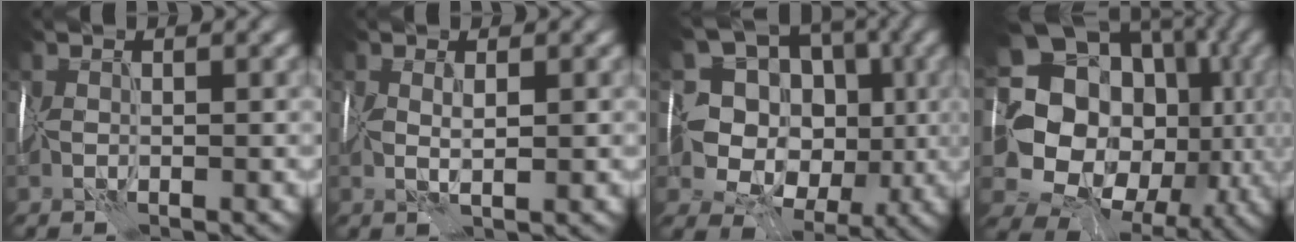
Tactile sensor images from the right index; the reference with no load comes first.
{"total": 1.6, "force": [0.4, 0.4, 1.5], "torque": [-0.028, -0.002, 0.008]}
{"total": 10.7, "force": [0.4, 9.5, 4.9], "torque": [-0.076, 0.008, -0.017]}
{"total": 18.7, "force": [1.2, 15.2, 10.8], "torque": [-0.167, -0.003, 0.033]}